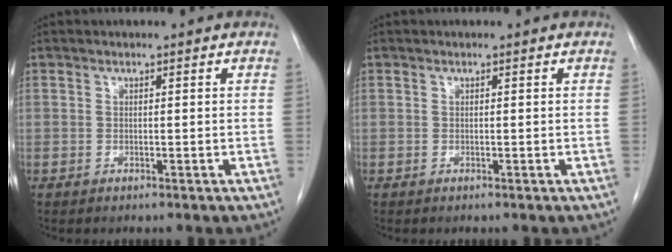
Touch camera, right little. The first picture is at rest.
{"total": 0.0}